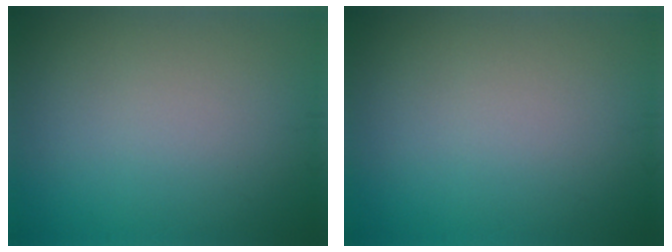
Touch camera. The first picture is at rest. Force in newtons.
{"total": 0.0}